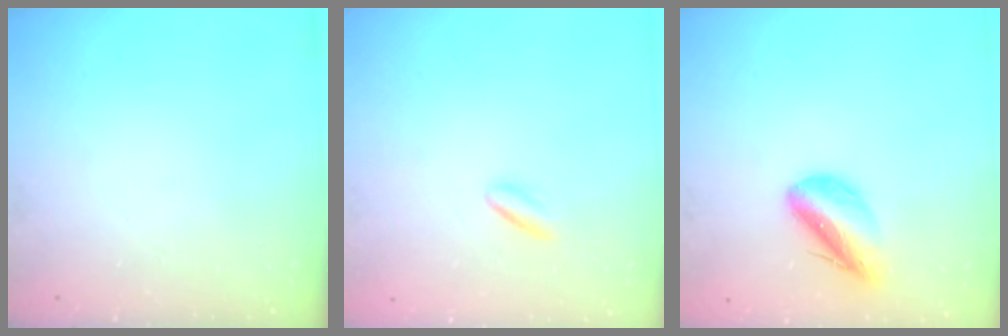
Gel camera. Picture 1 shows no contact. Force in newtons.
{"total": 1.7, "press": 1.6, "slide": 0.7}
{"total": 8.9, "press": 8.4, "slide": 2.7}